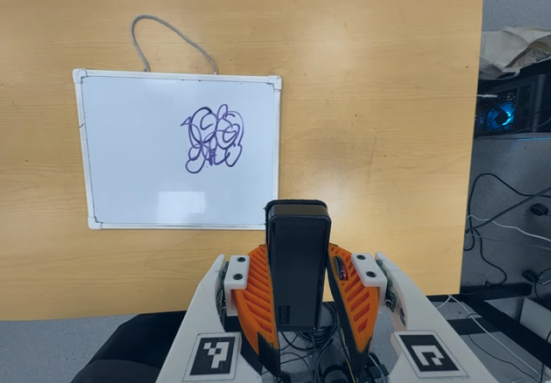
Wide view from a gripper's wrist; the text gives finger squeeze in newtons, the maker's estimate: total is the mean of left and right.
{"total": 4.5, "left": 3.0, "right": 6.0}